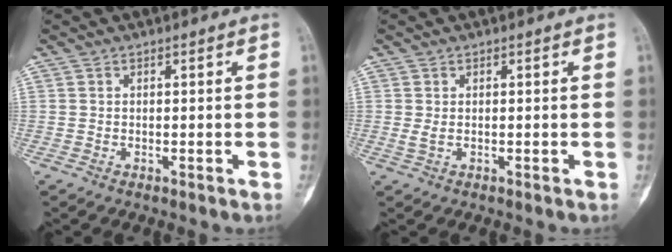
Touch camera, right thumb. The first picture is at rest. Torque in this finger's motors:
{"motor_torque": [1.22, 0.26, 0.27, 0.08, 0.08]}